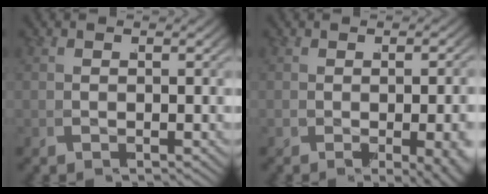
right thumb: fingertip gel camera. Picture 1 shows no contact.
{"total": 3.6, "force": [-0.8, 0.6, 3.5], "torque": [-0.038, -0.009, -0.004]}